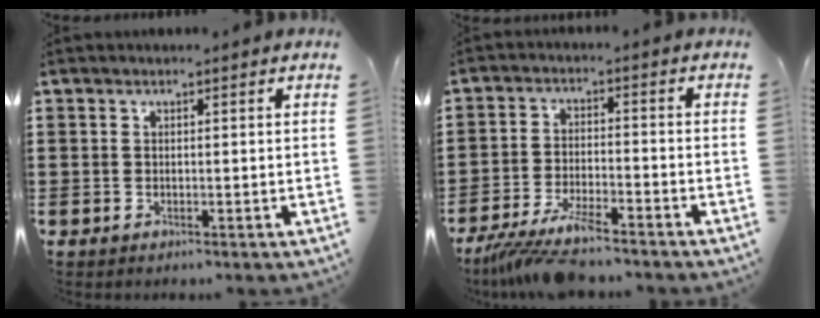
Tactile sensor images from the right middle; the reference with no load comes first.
{"total": 6.8, "force": [-6.0, 0.2, 3.2], "torque": [-0.075, -0.015, -0.116]}